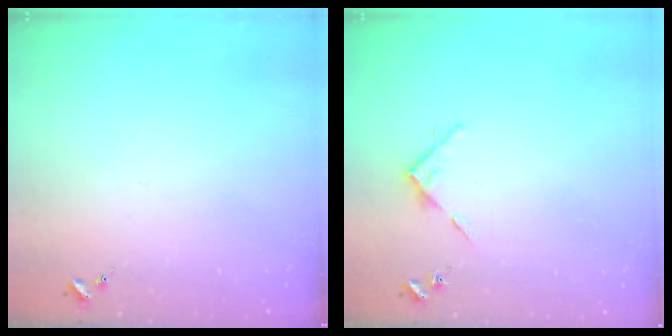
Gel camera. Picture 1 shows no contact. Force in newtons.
{"total": 4.7, "press": 4.7, "slide": 0.2}